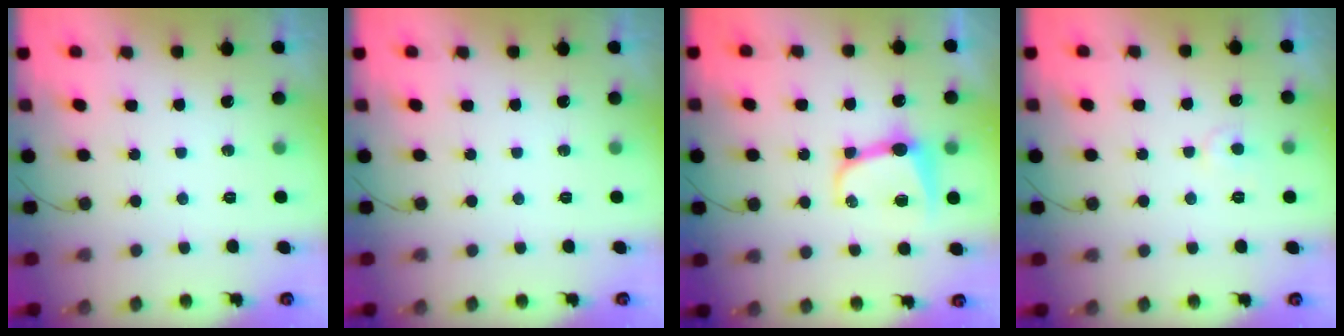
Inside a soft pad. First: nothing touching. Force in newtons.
{"total": 0.0}
{"total": 10.0, "press": 10.0, "slide": 0.9}
{"total": 4.5, "press": 4.4, "slide": 0.4}